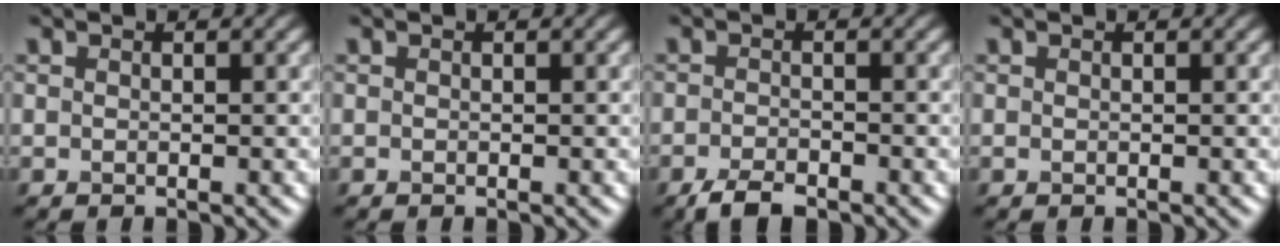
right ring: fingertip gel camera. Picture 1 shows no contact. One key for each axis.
{"total": 0.0}
{"total": 2.9, "fx": -2.1, "fy": 1.1, "fz": 1.7, "tx": -0.033, "ty": -0.001, "tz": -0.042}
{"total": 0.0}